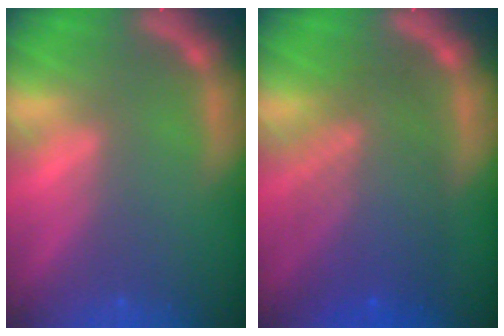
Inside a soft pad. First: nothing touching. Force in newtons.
{"total": 8.0}